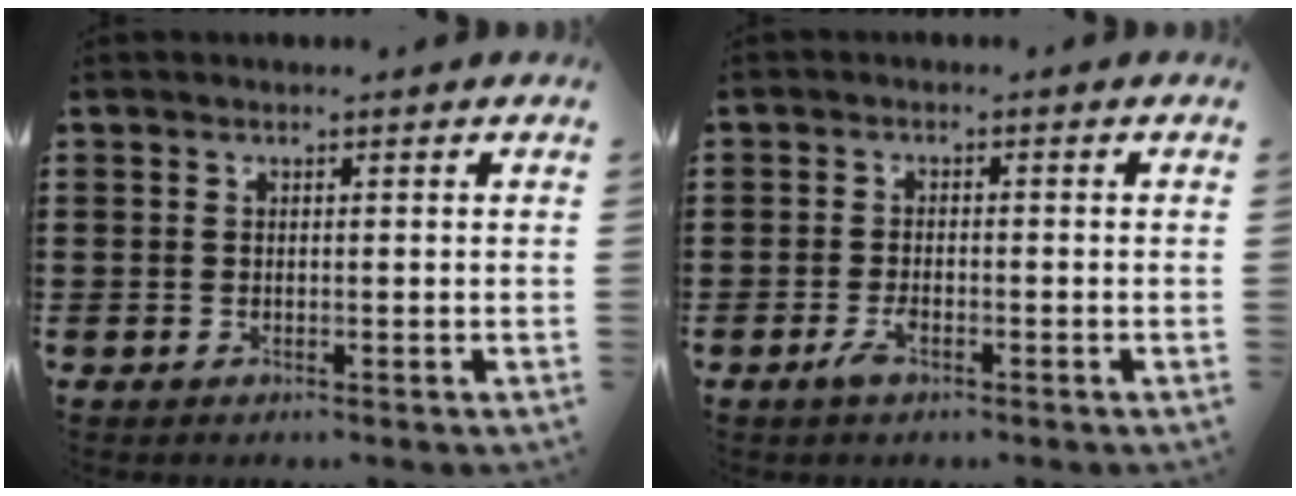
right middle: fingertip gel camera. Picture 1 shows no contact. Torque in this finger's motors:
{"motor_torque": [0.80, -0.41, 0.28, 0.07]}